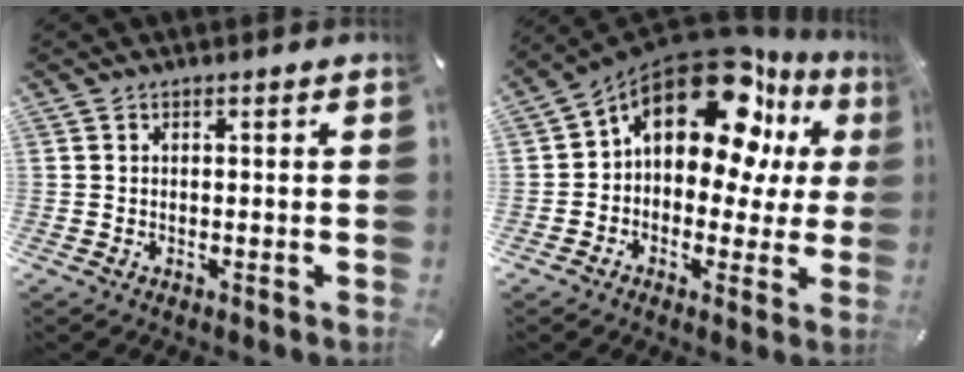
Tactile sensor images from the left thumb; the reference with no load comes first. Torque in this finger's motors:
{"motor_torque": [2.28, 2.73, 1.62, -1.15, 0.19]}